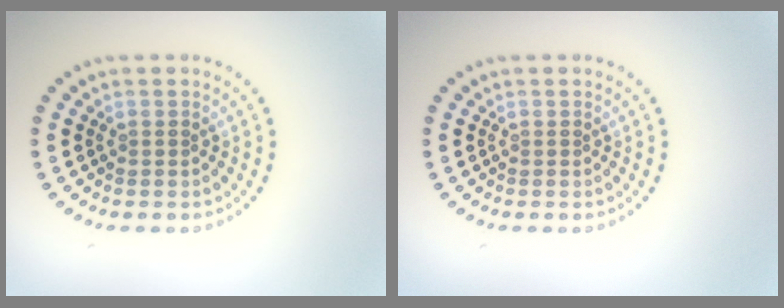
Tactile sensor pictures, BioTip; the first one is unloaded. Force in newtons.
{"total": 0.0}